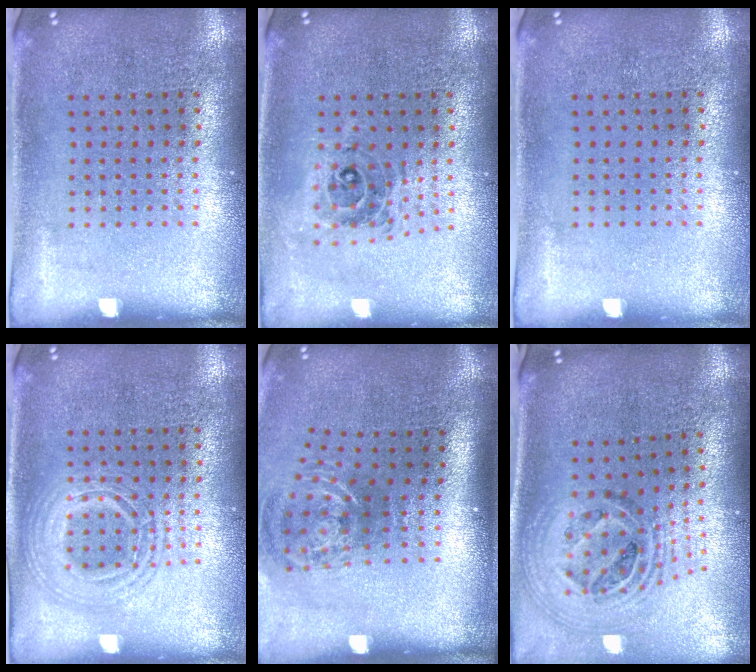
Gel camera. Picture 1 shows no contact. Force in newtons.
{"total": 0.7, "press": 0.7, "slide": 0.1}
{"total": 0.0}
{"total": 2.5, "press": 2.5, "slide": 0.3}
{"total": 1.8, "press": 1.3, "slide": 1.3}
{"total": 1.8, "press": 1.5, "slide": 1.1}